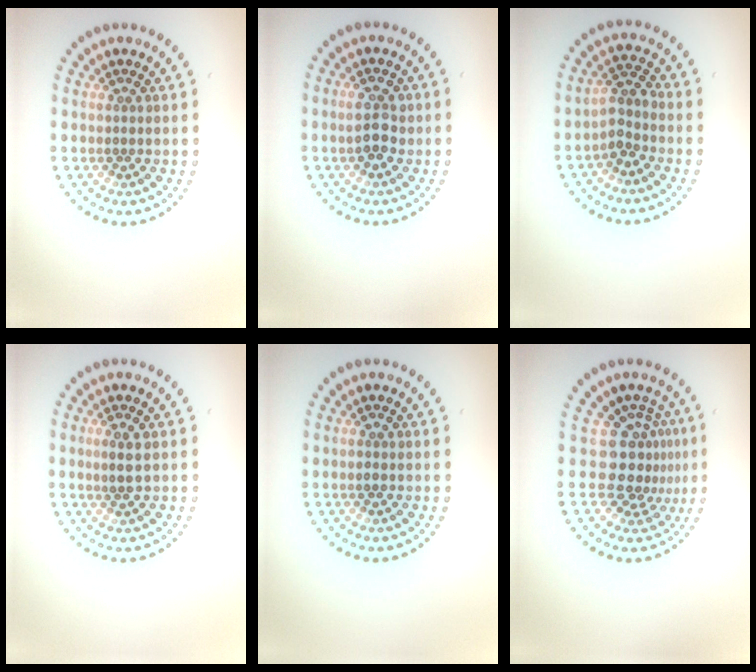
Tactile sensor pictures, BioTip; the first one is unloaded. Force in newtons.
{"total": 2.8, "press": 2.8, "slide": 0.1}
{"total": 2.6, "press": 2.0, "slide": 1.6}
{"total": 1.8, "press": 1.7, "slide": 0.6}
{"total": 1.1, "press": 1.1, "slide": 0.0}
{"total": 3.9, "press": 2.5, "slide": 3.0}